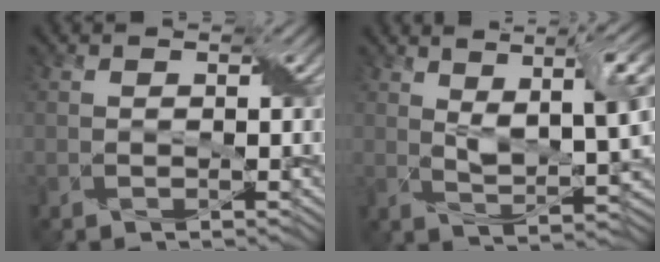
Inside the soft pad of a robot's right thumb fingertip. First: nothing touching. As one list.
[{"total": 9.3, "force": [3.1, 3.2, 8.1], "torque": [-0.152, 0.003, 0.056]}]